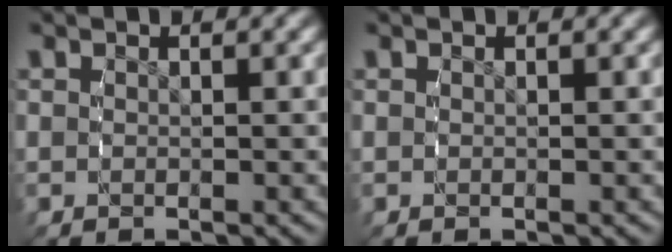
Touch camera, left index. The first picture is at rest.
{"total": 0.0}